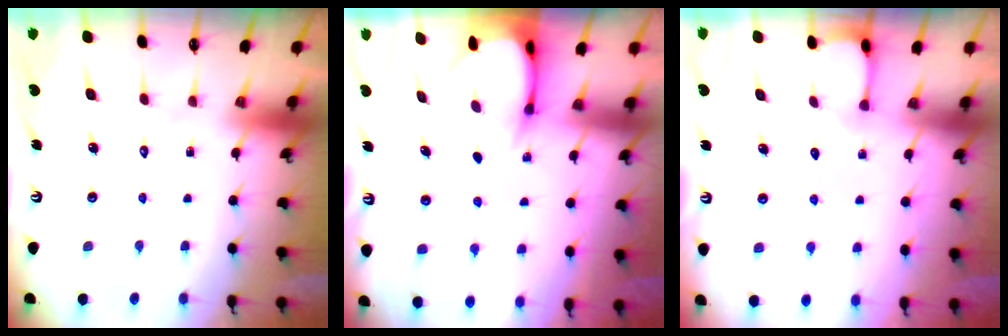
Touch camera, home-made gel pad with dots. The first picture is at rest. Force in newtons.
{"total": 3.0, "press": 3.0, "slide": 0.2}
{"total": 2.1, "press": 2.1, "slide": 0.2}